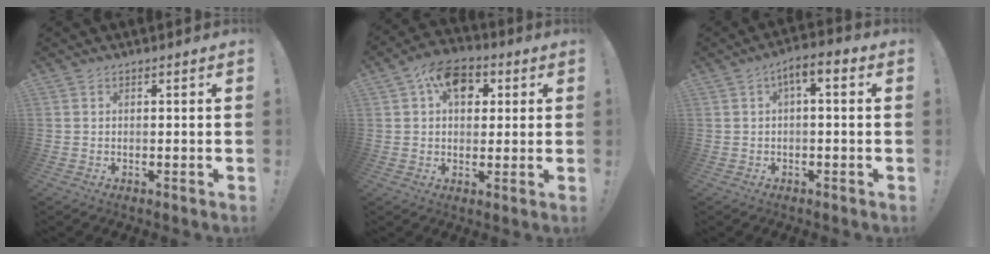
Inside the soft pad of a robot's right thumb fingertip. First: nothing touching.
{"total": 11.0, "force": [4.2, 7.4, 7.0], "torque": [-0.107, 0.000, 0.077]}
{"total": 4.7, "force": [0.3, 1.6, 4.4], "torque": [-0.080, 0.005, 0.003]}